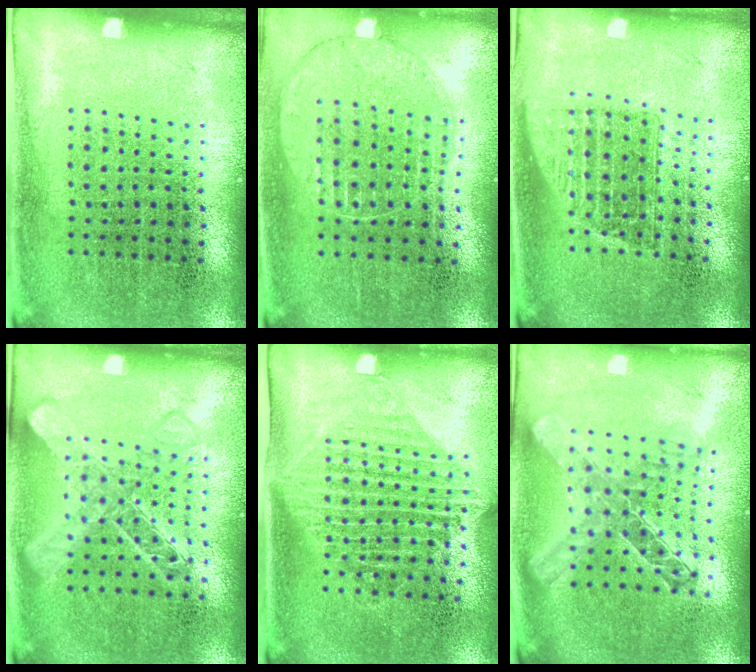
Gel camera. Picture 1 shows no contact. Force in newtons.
{"total": 1.0, "press": 1.0, "slide": 0.1}
{"total": 1.4, "press": 1.1, "slide": 0.9}
{"total": 1.5, "press": 1.5, "slide": 0.3}
{"total": 1.4, "press": 1.2, "slide": 0.9}
{"total": 1.9, "press": 1.6, "slide": 1.0}